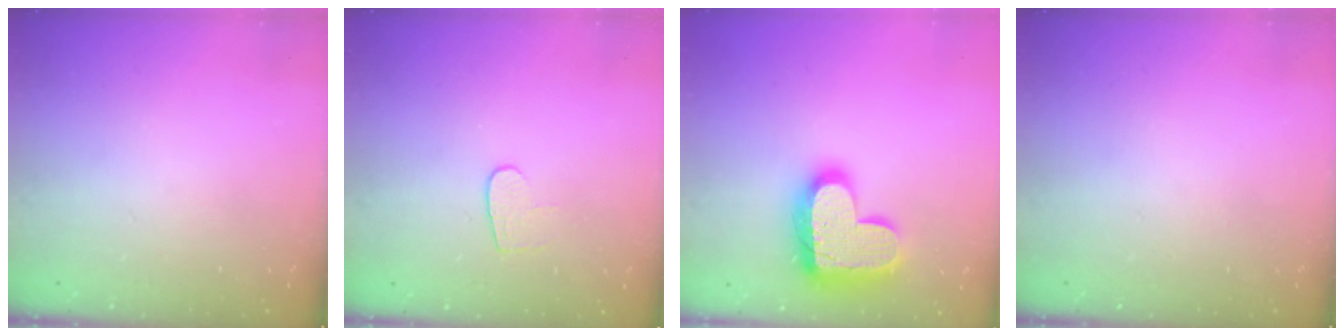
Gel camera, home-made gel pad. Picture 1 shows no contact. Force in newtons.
{"total": 5.4, "press": 5.4, "slide": 0.3}
{"total": 18.7, "press": 18.7, "slide": 1.2}
{"total": 0.0}